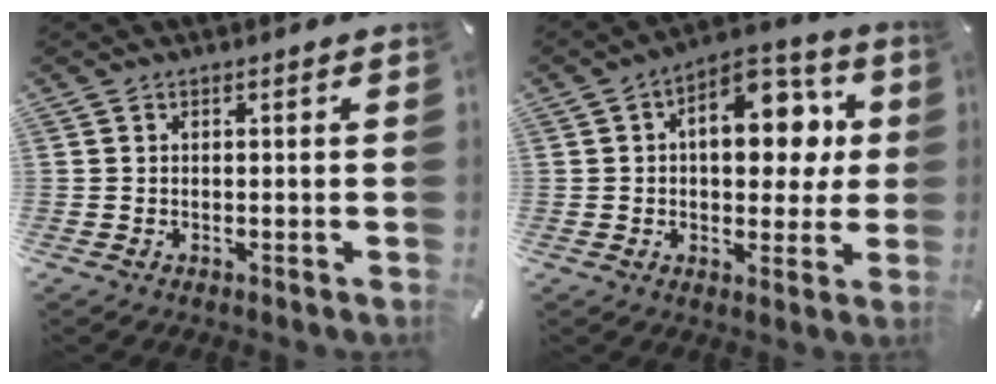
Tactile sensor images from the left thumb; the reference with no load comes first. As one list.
[{"total": 14.8, "force": [3.1, 9.0, 11.3], "torque": [-0.146, -0.011, 0.052]}]